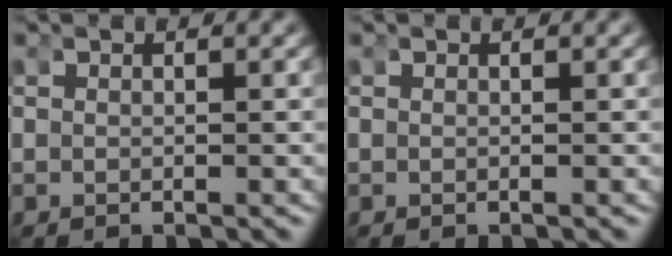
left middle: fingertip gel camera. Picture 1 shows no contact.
{"total": 0.0}